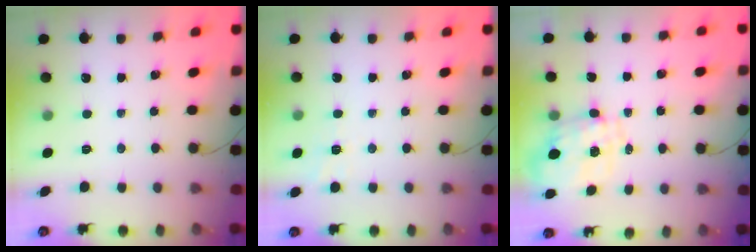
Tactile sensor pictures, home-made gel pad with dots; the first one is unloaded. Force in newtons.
{"total": 1.9, "press": 0.5, "slide": 1.9}
{"total": 1.5, "press": 1.5, "slide": 0.4}